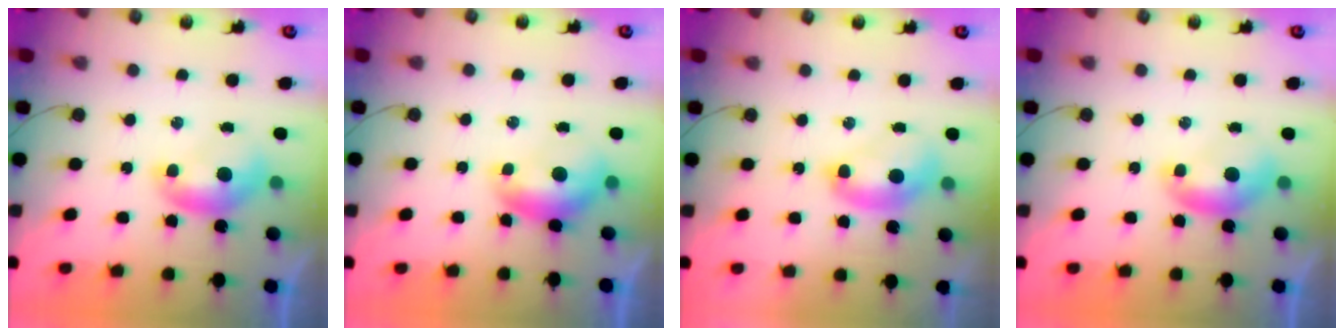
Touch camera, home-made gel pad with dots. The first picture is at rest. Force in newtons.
{"total": 1.0, "press": 0.7, "slide": 0.7}
{"total": 2.5, "press": 2.5, "slide": 0.1}
{"total": 0.0}